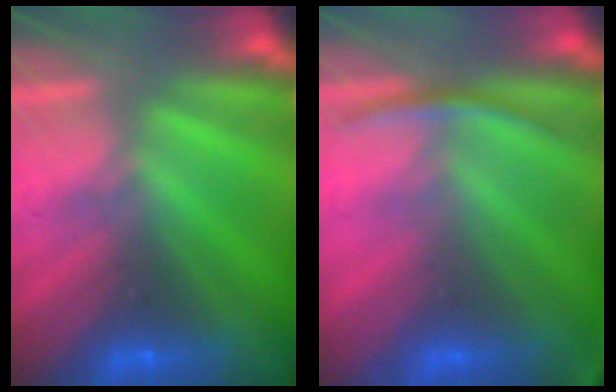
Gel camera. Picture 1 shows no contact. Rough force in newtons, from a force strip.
{"total": 2.9}